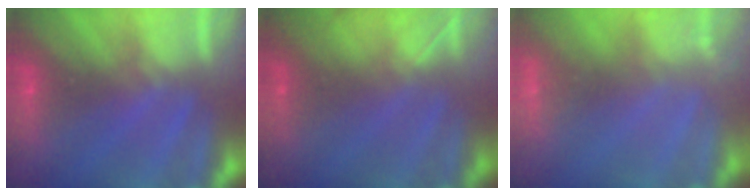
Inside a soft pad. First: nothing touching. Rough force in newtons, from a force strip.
{"total": 1.3}
{"total": 2.6}